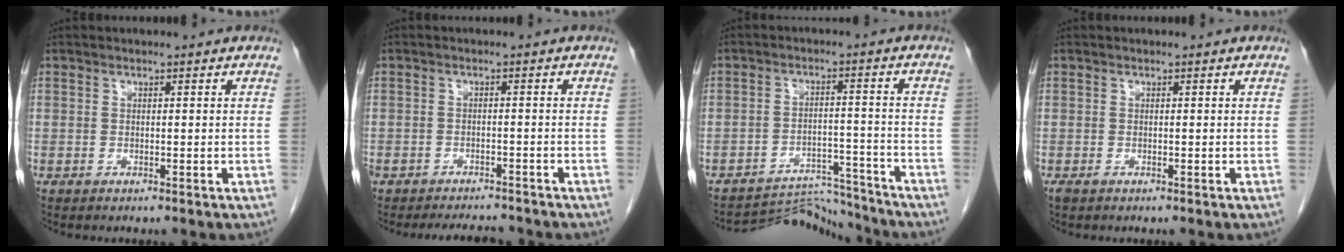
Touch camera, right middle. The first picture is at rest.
{"total": 6.3, "force": [-5.8, 1.8, 1.7], "torque": [-0.022, -0.001, -0.079]}
{"total": 8.4, "force": [-8.3, 0.6, -1.3], "torque": [0.021, 0.017, -0.130]}
{"total": 0.7, "force": [-0.5, 0.3, 0.4], "torque": [-0.014, -0.002, -0.005]}